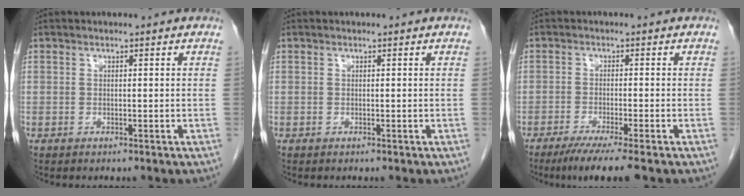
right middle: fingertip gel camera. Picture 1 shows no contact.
{"total": 0.0}
{"total": 6.2, "force": [-4.5, -0.3, 4.3], "torque": [-0.066, -0.016, -0.074]}